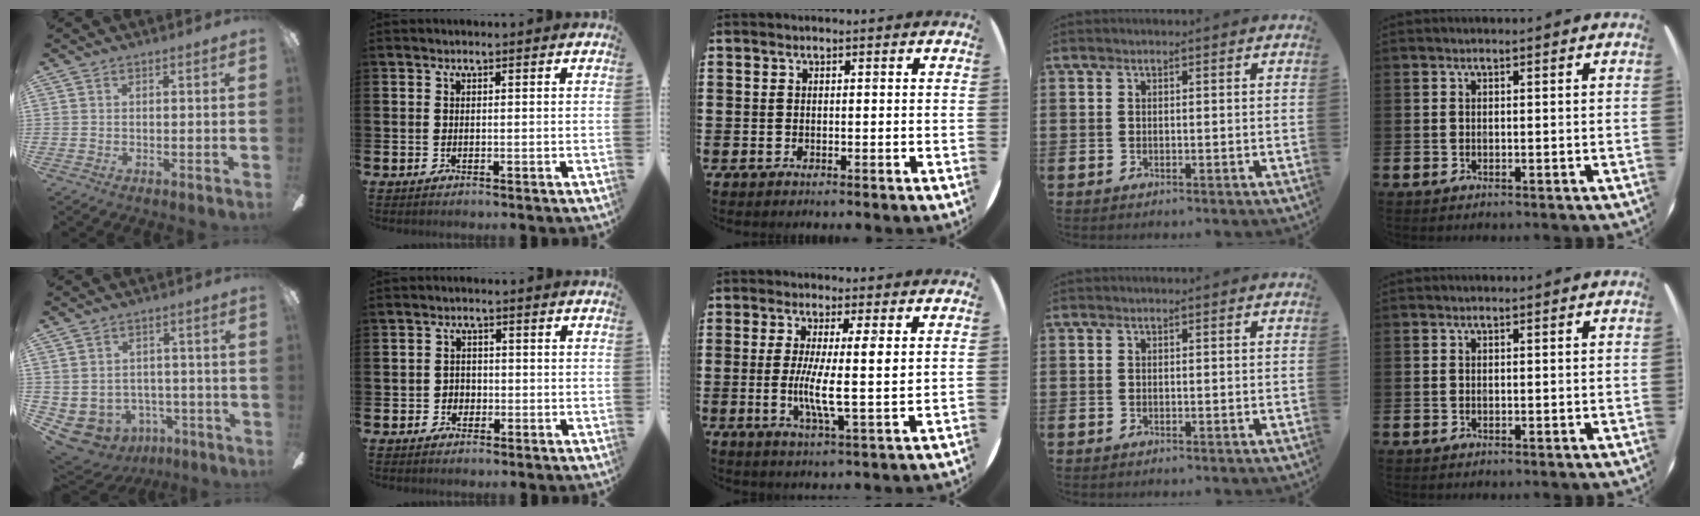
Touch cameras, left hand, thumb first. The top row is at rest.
{"thumb": {"total": 5.3, "force": [-2.8, 4.3, 1.2], "torque": [-0.050, 0.011, -0.050]}, "index": {"total": 1.8, "force": [-0.7, 1.6, 0.3], "torque": [-0.003, 0.001, -0.020]}, "middle": {"total": 6.7, "force": [0.8, 0.6, 6.6], "torque": [-0.115, -0.009, 0.009]}}